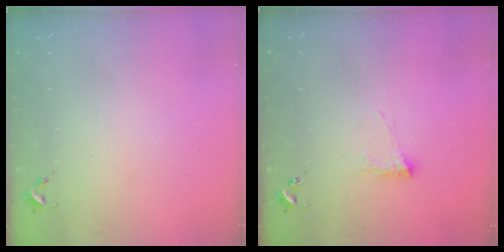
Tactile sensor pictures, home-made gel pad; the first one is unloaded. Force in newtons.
{"total": 5.7, "press": 5.6, "slide": 0.9}